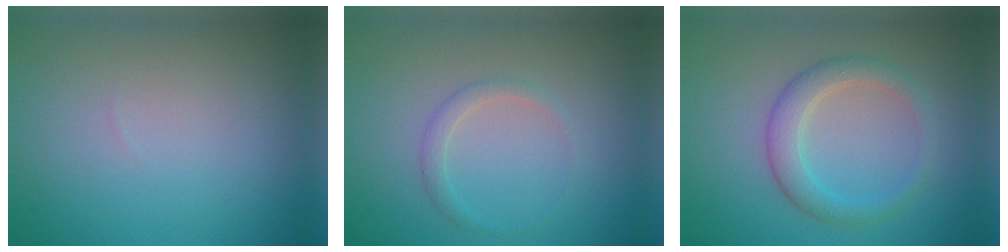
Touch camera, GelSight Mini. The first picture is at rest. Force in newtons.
{"total": 1.2, "press": 1.2, "slide": 0.1}
{"total": 2.2, "press": 2.2, "slide": 0.2}